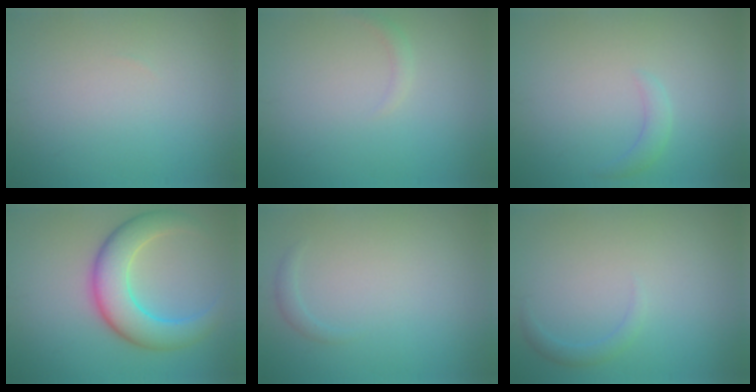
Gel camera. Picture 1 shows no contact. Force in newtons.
{"total": 0.8, "press": 0.8, "slide": 0.0}
{"total": 1.4, "press": 1.4, "slide": 0.1}
{"total": 6.6, "press": 6.6, "slide": 0.3}
{"total": 0.8, "press": 0.8, "slide": 0.0}
{"total": 1.1, "press": 1.1, "slide": 0.0}